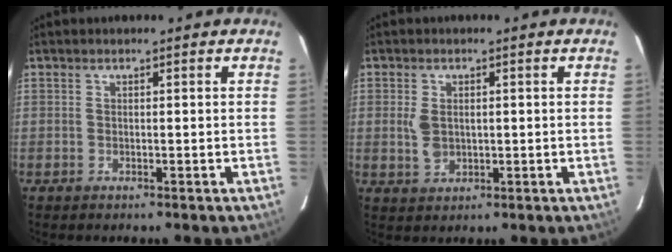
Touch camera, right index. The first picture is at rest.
{"total": 3.4, "force": [0.1, 2.2, 2.6], "torque": [-0.059, 0.003, 0.009]}